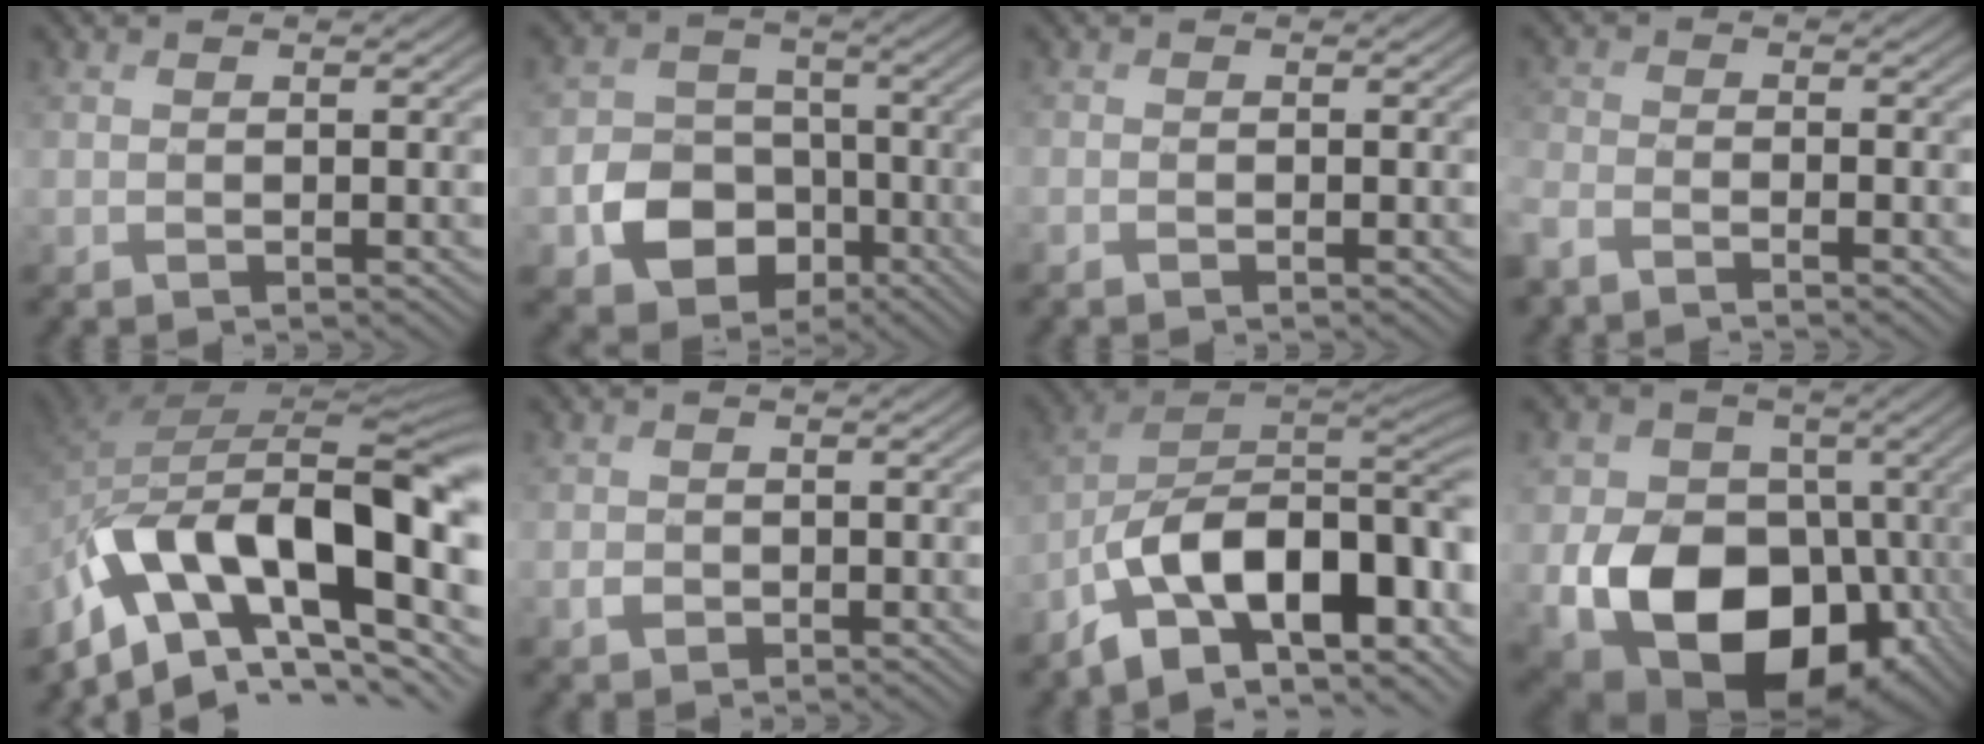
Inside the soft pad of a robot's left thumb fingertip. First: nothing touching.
{"total": 8.9, "force": [-3.6, 7.1, 4.0], "torque": [-0.089, -0.020, -0.072]}
{"total": 0.8, "force": [-0.7, 0.2, 0.4], "torque": [-0.011, -0.004, -0.013]}
{"total": 4.1, "force": [-3.5, 1.1, 2.0], "torque": [-0.053, -0.014, -0.079]}
{"total": 16.1, "force": [-6.3, 8.2, 12.3], "torque": [-0.239, -0.006, -0.108]}
{"total": 1.3, "force": [-0.4, 1.2, 0.5], "torque": [-0.008, -0.005, -0.011]}
{"total": 16.4, "force": [-7.5, 8.4, 11.9], "torque": [-0.201, -0.023, -0.135]}
{"total": 17.3, "force": [-4.4, 12.6, 10.9], "torque": [-0.187, -0.044, -0.069]}